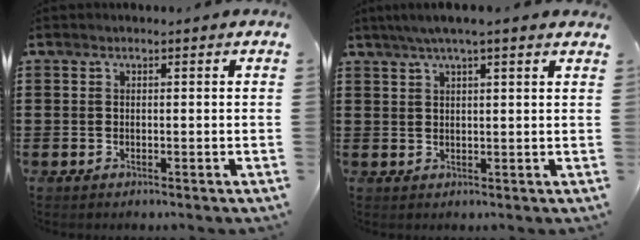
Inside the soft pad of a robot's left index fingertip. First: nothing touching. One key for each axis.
{"total": 3.4, "fx": 2.5, "fy": -0.1, "fz": 2.3, "tx": -0.049, "ty": 0.001, "tz": 0.044}